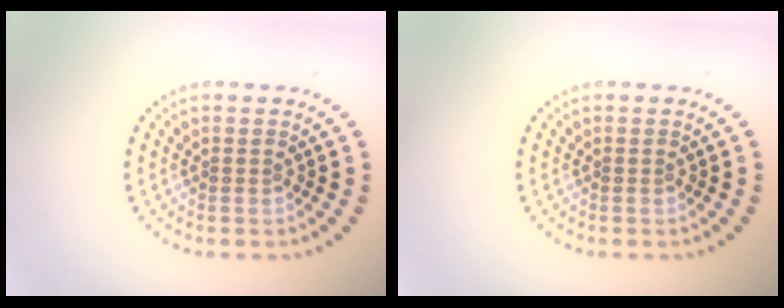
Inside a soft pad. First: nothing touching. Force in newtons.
{"total": 0.0}